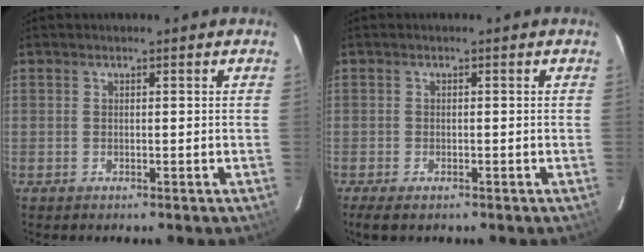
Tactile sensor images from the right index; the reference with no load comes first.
{"total": 3.1, "force": [-2.2, 1.2, 1.9], "torque": [-0.043, -0.012, -0.038]}